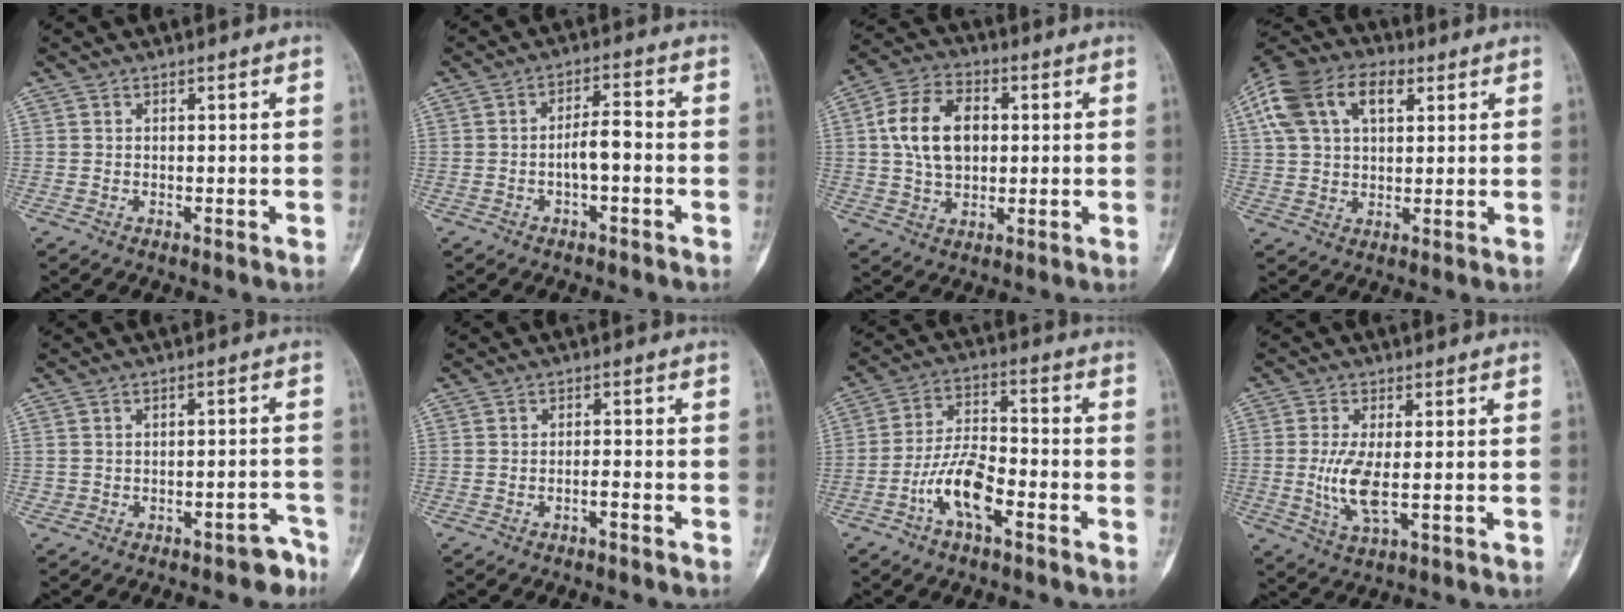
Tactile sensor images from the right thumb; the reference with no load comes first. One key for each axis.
{"total": 4.9, "fx": -1.3, "fy": 1.8, "fz": 4.4, "tx": -0.073, "ty": 0.024, "tz": -0.025}
{"total": 12.3, "fx": 1.6, "fy": 8.2, "fz": 9.0, "tx": -0.146, "ty": 0.013, "tz": 0.025}
{"total": 15.8, "fx": 6.2, "fy": 9.5, "fz": 11.0, "tx": -0.208, "ty": 0.021, "tz": 0.109}
{"total": 4.1, "fx": -3.0, "fy": 2.4, "fz": 1.3, "tx": 0.003, "ty": 0.047, "tz": -0.032}
{"total": 1.6, "fx": -1.2, "fy": 0.1, "fz": 1.0, "tx": -0.023, "ty": 0.019, "tz": -0.019}
{"total": 10.1, "fx": -4.5, "fy": 4.1, "fz": 8.1, "tx": -0.157, "ty": 0.037, "tz": -0.088}
{"total": 6.8, "fx": -0.6, "fy": 2.3, "fz": 6.4, "tx": -0.141, "ty": -0.012, "tz": -0.009}